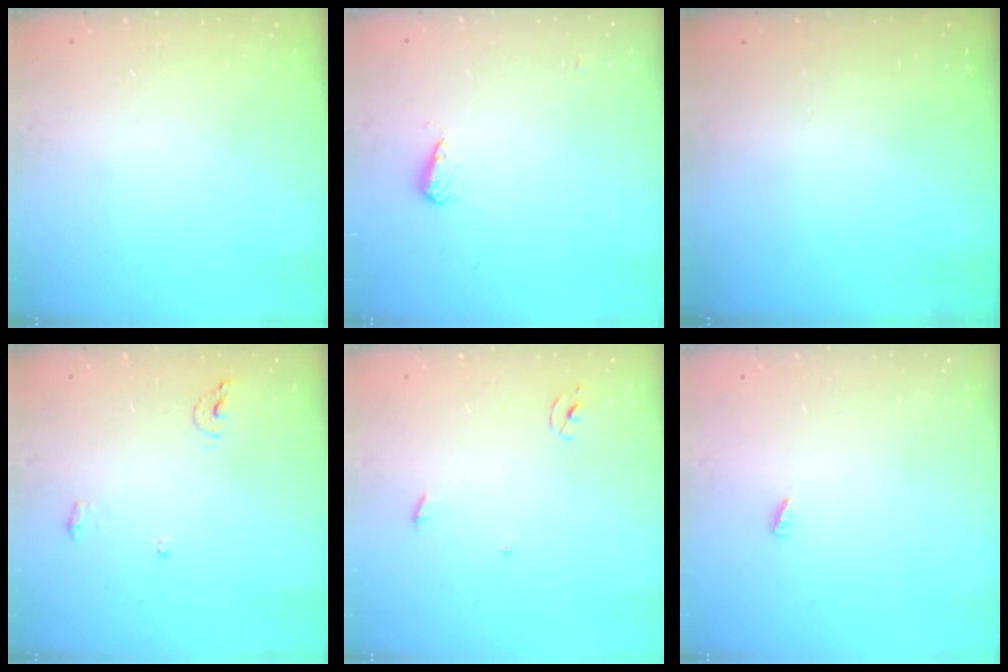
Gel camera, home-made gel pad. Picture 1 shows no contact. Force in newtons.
{"total": 5.5, "press": 5.4, "slide": 0.9}
{"total": 0.0}
{"total": 6.1, "press": 5.9, "slide": 1.4}
{"total": 2.3, "press": 2.3, "slide": 0.2}
{"total": 1.9, "press": 1.9, "slide": 0.3}